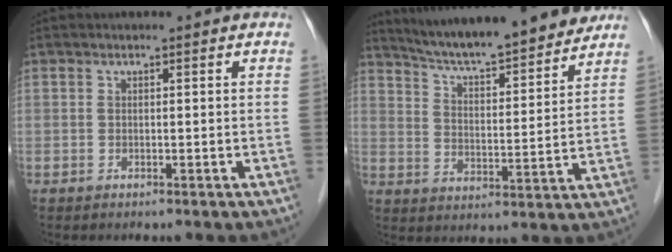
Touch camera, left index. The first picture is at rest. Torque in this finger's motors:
{"motor_torque": [0.00, -0.40, 0.30, 0.06]}